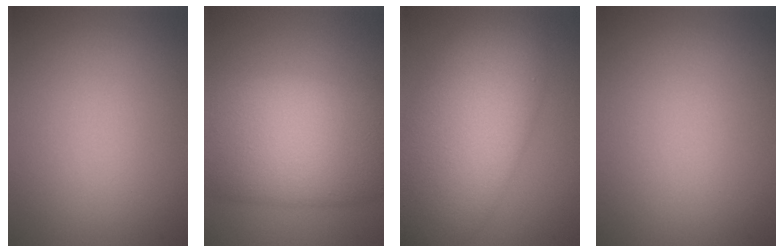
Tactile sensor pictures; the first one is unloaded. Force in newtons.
{"total": 11.2, "press": 11.2, "slide": 0.4}
{"total": 12.1, "press": 12.1, "slide": 0.6}
{"total": 0.0}